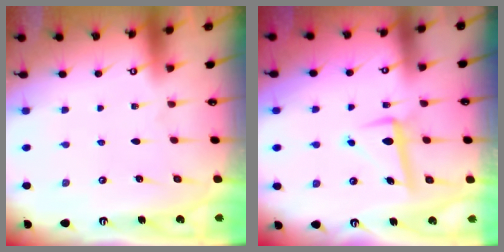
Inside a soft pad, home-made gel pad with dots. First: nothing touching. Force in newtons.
{"total": 7.3, "press": 7.1, "slide": 1.8}